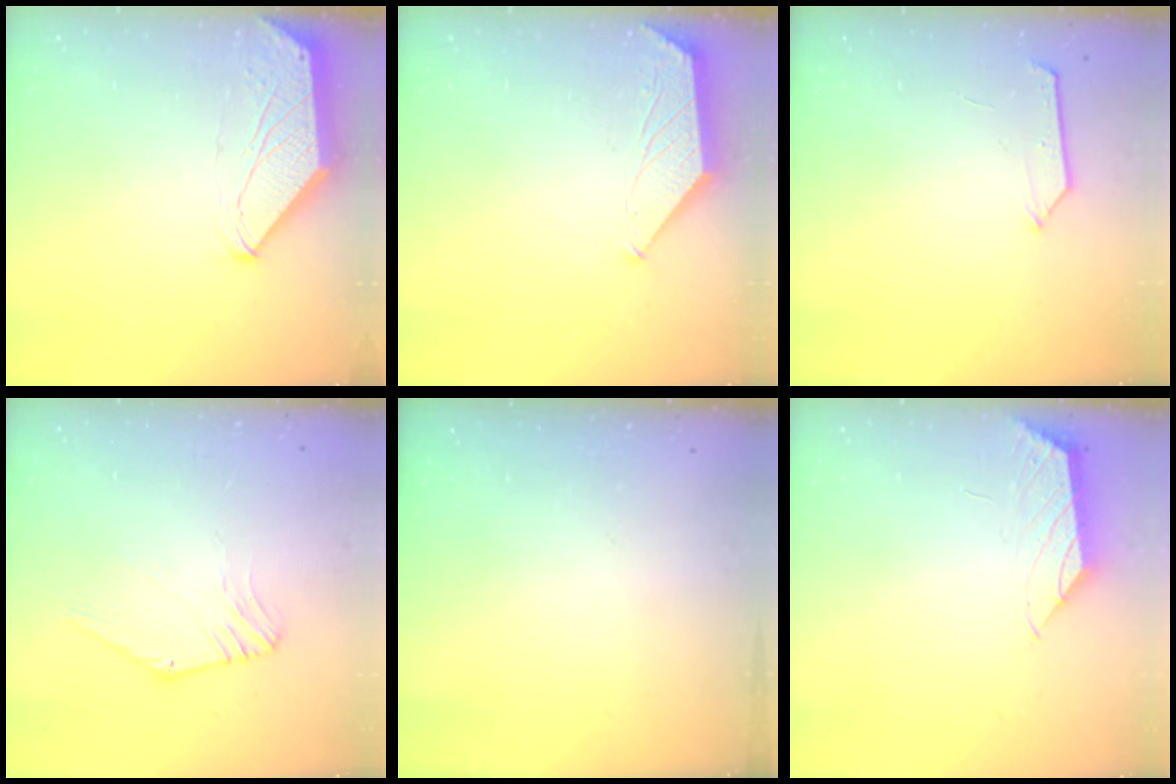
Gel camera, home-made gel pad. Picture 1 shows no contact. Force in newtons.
{"total": 1.1, "press": 1.0, "slide": 0.3}
{"total": 5.6, "press": 5.5, "slide": 0.7}
{"total": 0.5, "press": 0.5, "slide": 0.3}
{"total": 0.0}
{"total": 1.1, "press": 1.0, "slide": 0.4}